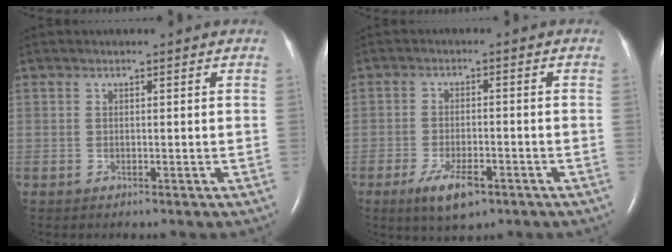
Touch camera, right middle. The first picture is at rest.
{"total": 6.2, "force": [-3.6, 2.1, 4.5], "torque": [-0.088, -0.008, -0.055]}